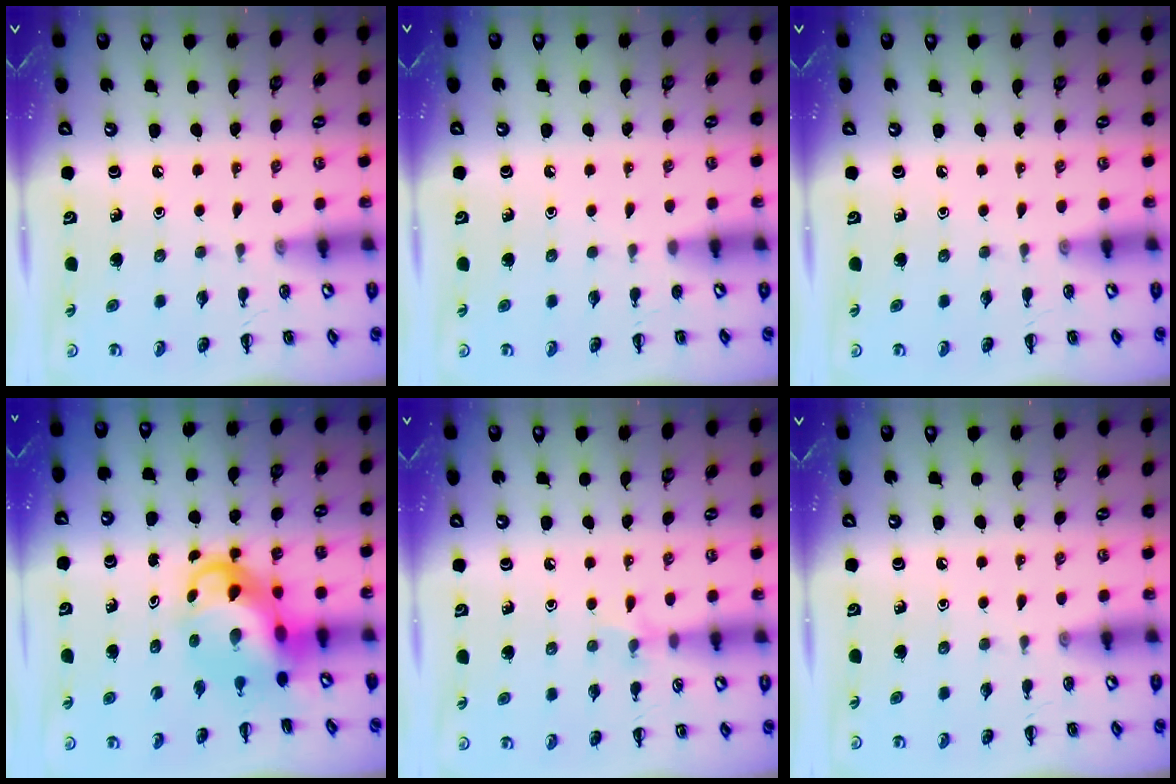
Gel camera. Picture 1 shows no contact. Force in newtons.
{"total": 1.9, "press": 1.9, "slide": 0.4}
{"total": 0.0}
{"total": 6.6, "press": 6.3, "slide": 2.2}
{"total": 5.4, "press": 5.1, "slide": 1.8}
{"total": 0.0}